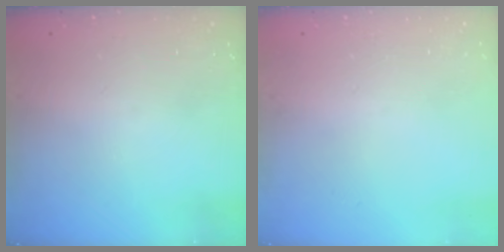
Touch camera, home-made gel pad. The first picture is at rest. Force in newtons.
{"total": 0.0}